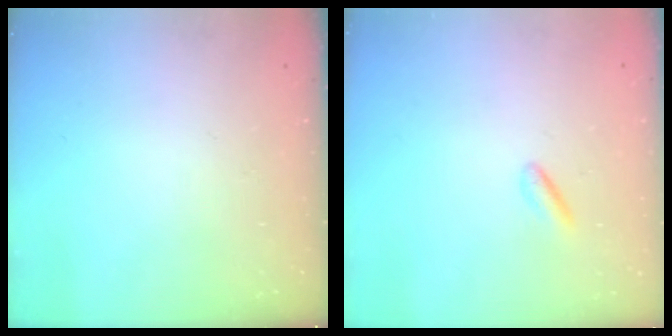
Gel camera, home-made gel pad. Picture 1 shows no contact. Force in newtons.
{"total": 1.0, "press": 0.8, "slide": 0.6}